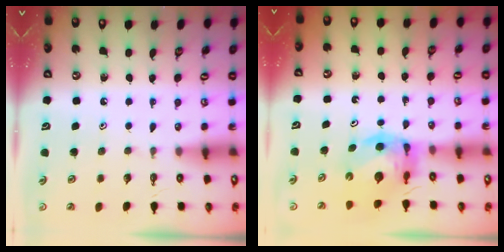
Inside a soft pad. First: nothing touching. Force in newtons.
{"total": 6.9, "press": 6.9, "slide": 0.6}